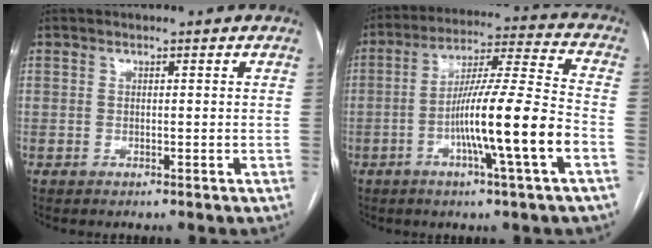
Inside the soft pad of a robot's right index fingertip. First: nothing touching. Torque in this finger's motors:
{"motor_torque": [1.82, -0.32, 0.93, 0.20]}